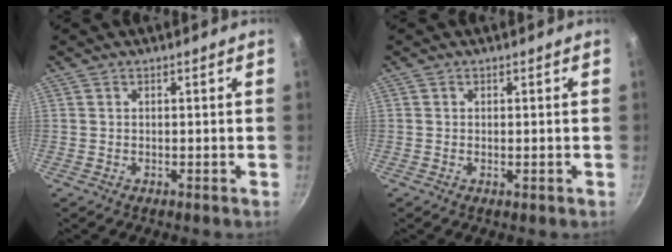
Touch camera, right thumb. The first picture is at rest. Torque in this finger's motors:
{"motor_torque": [-0.39, -0.08, -0.25, 0.11, -0.03]}